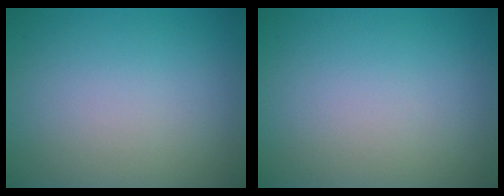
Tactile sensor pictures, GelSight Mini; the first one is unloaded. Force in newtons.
{"total": 0.0}